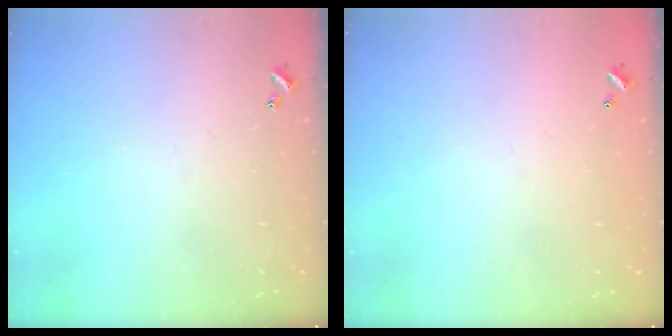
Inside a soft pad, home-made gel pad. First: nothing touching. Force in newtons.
{"total": 2.8, "press": 2.8, "slide": 0.1}